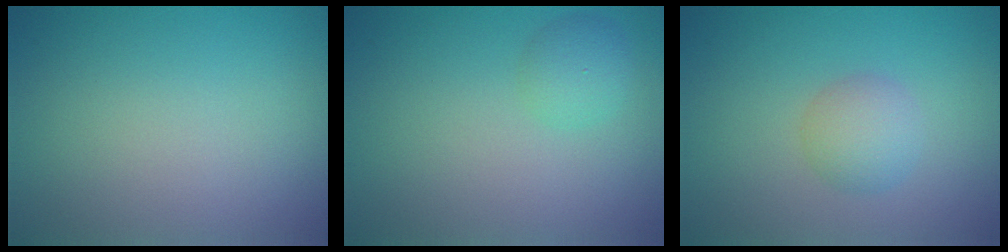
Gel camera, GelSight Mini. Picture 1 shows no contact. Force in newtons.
{"total": 1.7, "press": 1.7, "slide": 0.0}
{"total": 2.4, "press": 2.4, "slide": 0.1}